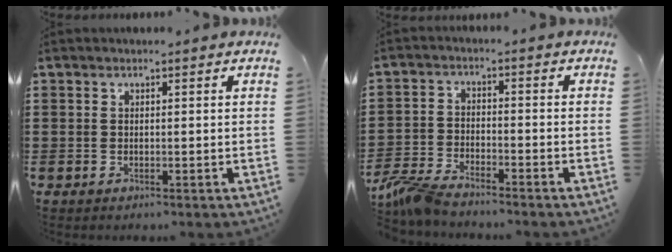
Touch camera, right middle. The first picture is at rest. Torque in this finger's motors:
{"motor_torque": [1.60, -0.54, 0.69, 0.21]}